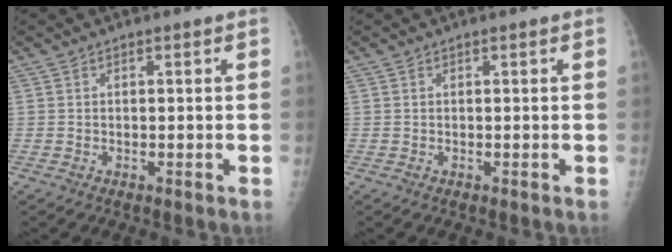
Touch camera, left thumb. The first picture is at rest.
{"total": 0.0}